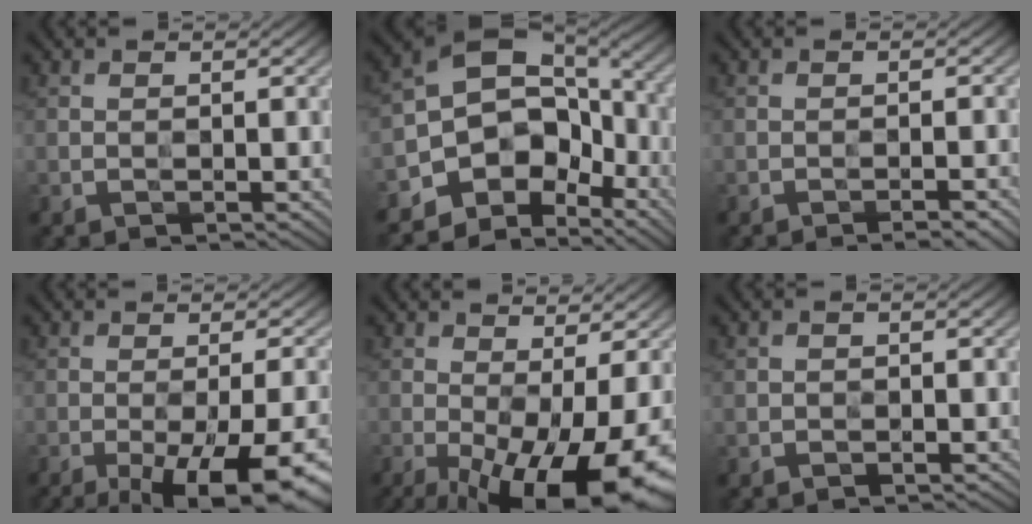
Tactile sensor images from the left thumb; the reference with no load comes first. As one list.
[{"total": 12.8, "force": [-4.0, 9.6, 7.5], "torque": [-0.141, -0.020, -0.073]}, {"total": 2.1, "force": [-1.5, 0.2, 1.5], "torque": [-0.021, 0.008, -0.026]}, {"total": 15.0, "force": [-8.1, 4.4, 11.9], "torque": [-0.162, -0.006, -0.112]}, {"total": 15.9, "force": [-6.4, 5.3, 13.6], "torque": [-0.232, -0.025, -0.082]}, {"total": 0.8, "force": [-0.7, 0.4, 0.2], "torque": [-0.001, 0.000, -0.014]}]